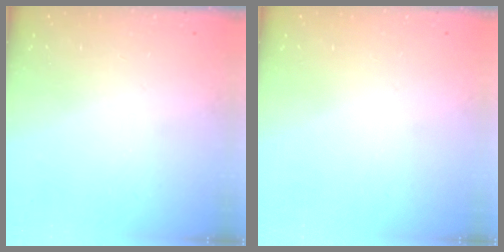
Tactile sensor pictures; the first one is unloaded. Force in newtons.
{"total": 0.0}